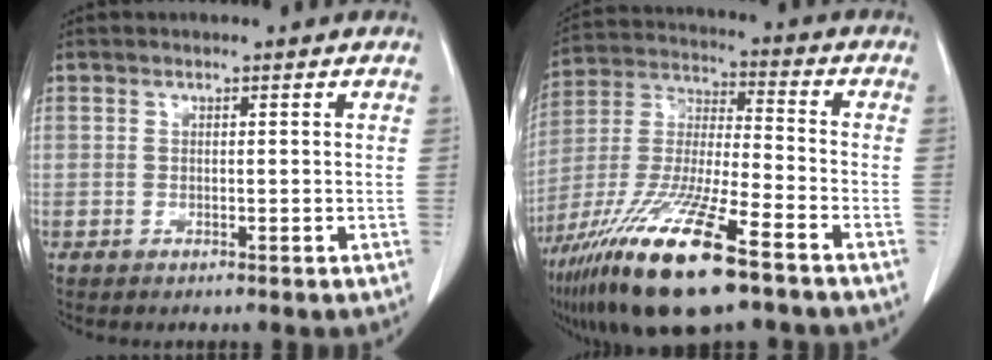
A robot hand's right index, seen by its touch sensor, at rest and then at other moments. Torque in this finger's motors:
{"motor_torque": [1.32, -0.82, 1.05, 0.21]}